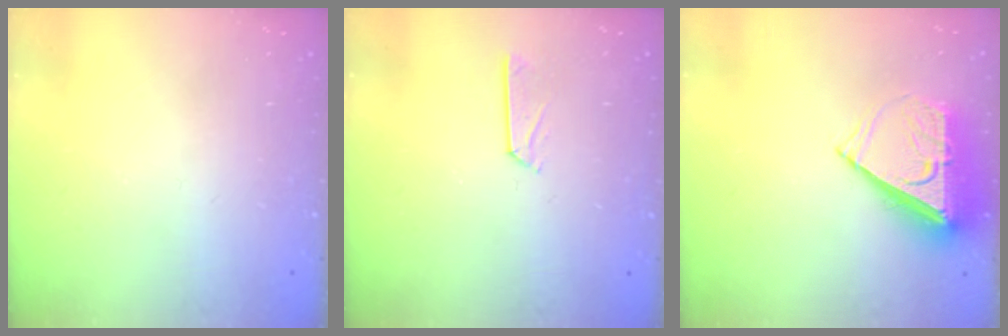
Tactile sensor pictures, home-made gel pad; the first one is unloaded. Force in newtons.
{"total": 3.3, "press": 3.3, "slide": 0.3}
{"total": 8.8, "press": 8.8, "slide": 0.5}